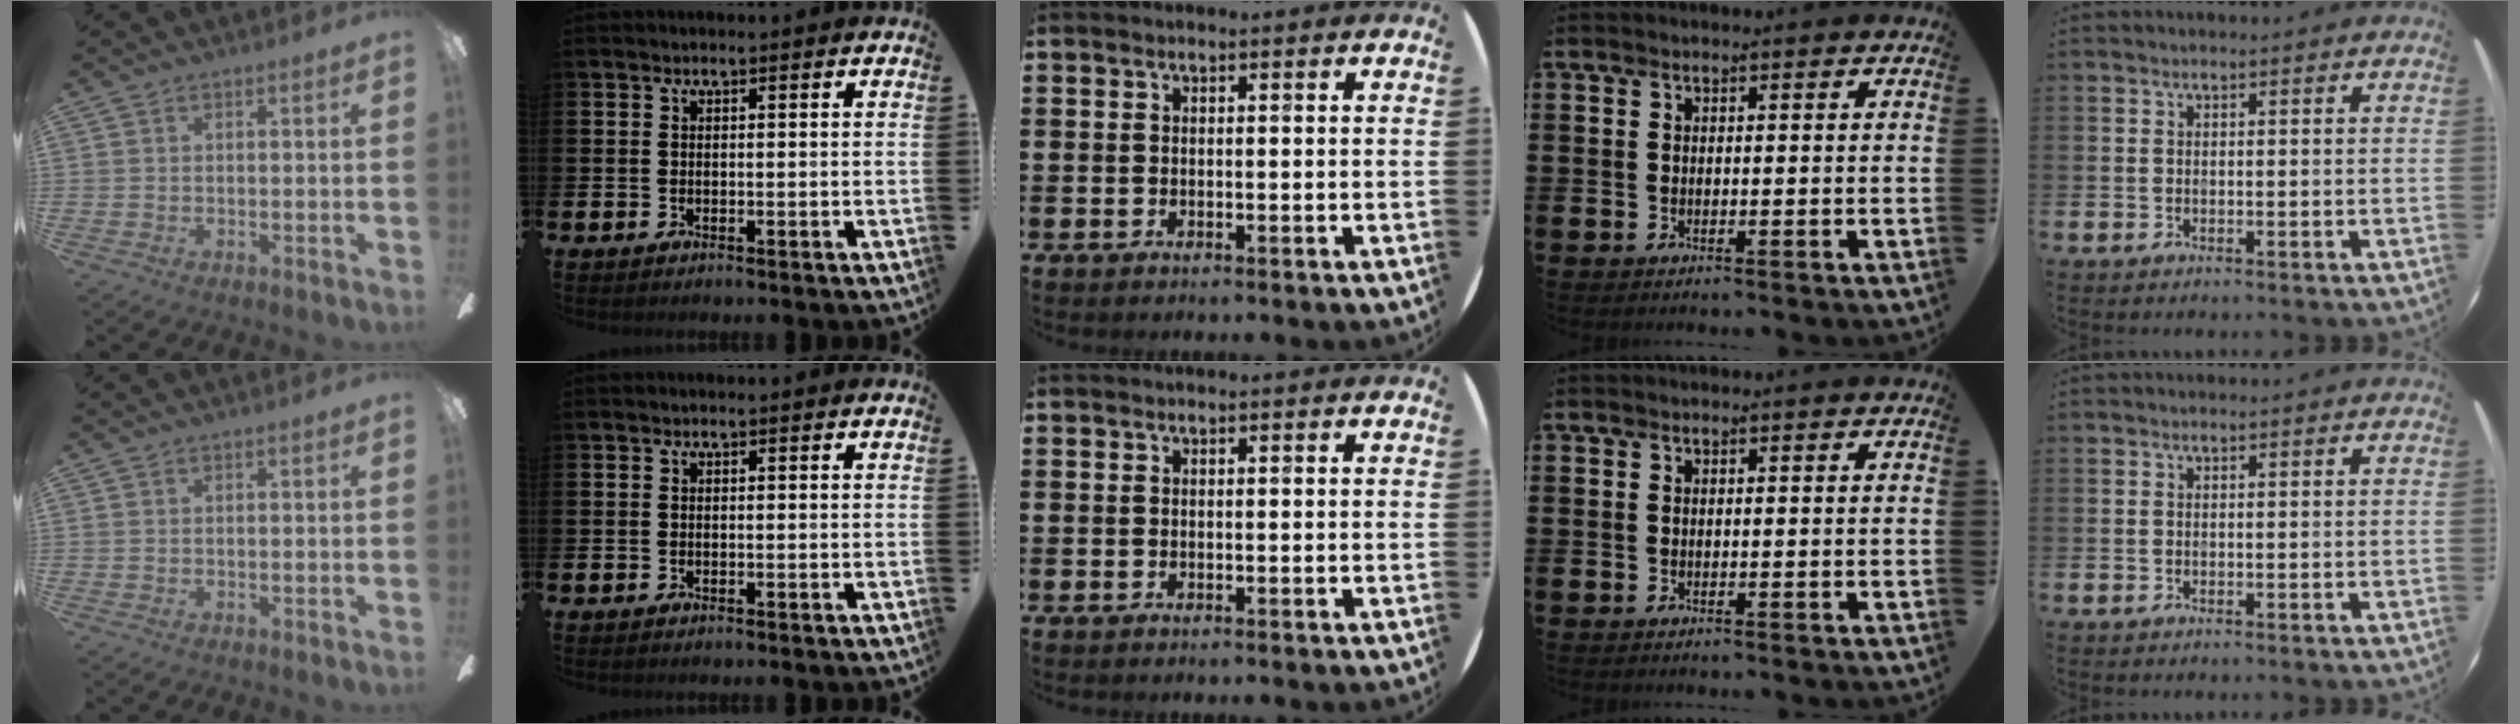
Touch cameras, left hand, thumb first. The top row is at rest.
{}